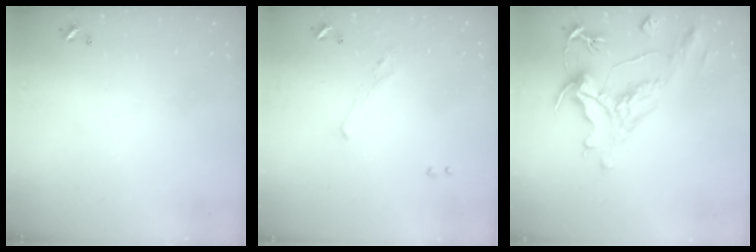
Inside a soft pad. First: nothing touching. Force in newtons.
{"total": 0.8, "press": 0.3, "slide": 0.7}
{"total": 1.9, "press": 0.8, "slide": 1.7}